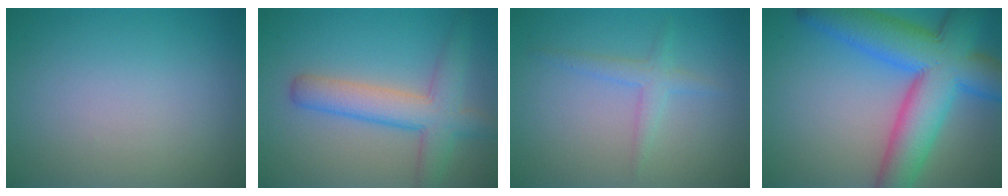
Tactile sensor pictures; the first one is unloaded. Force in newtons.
{"total": 5.5, "press": 5.5, "slide": 0.2}
{"total": 2.0, "press": 2.0, "slide": 0.0}
{"total": 11.8, "press": 11.8, "slide": 0.3}